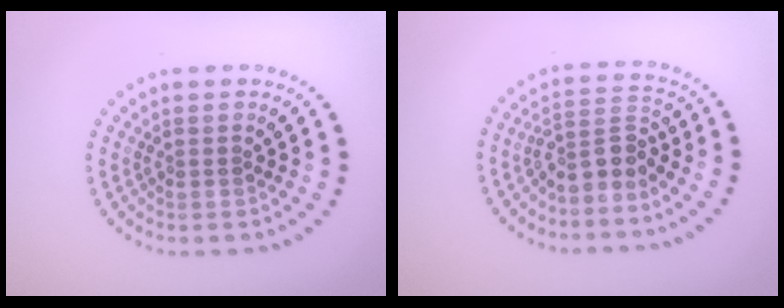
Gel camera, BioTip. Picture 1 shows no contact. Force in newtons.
{"total": 3.0, "press": 2.3, "slide": 1.8}